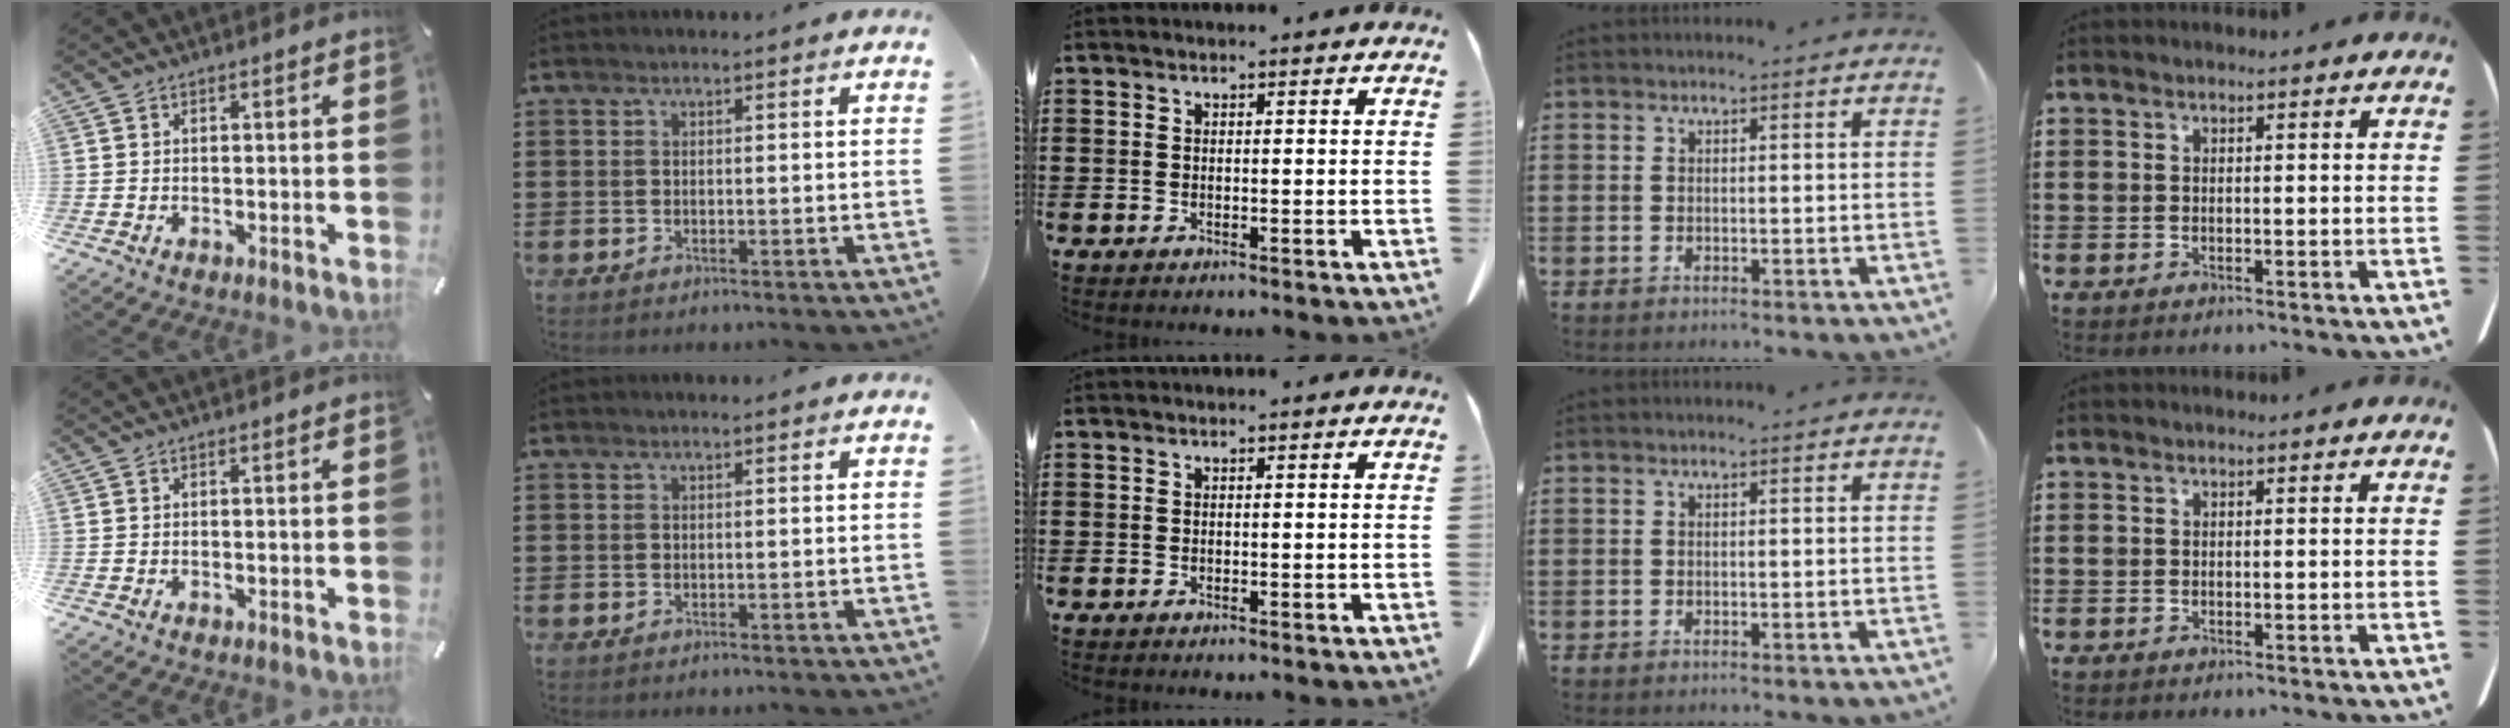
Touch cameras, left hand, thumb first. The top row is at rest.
{}